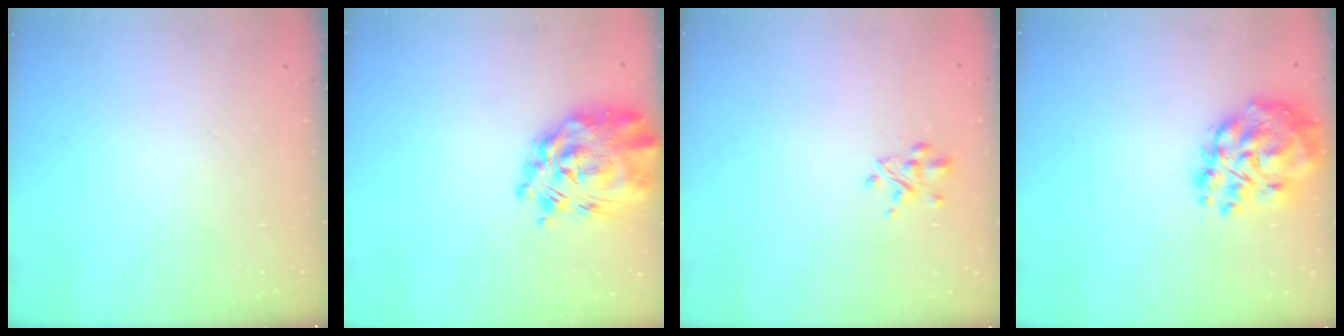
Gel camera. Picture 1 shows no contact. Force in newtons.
{"total": 8.4, "press": 7.7, "slide": 3.5}
{"total": 2.7, "press": 2.6, "slide": 0.7}
{"total": 17.0, "press": 16.2, "slide": 5.2}